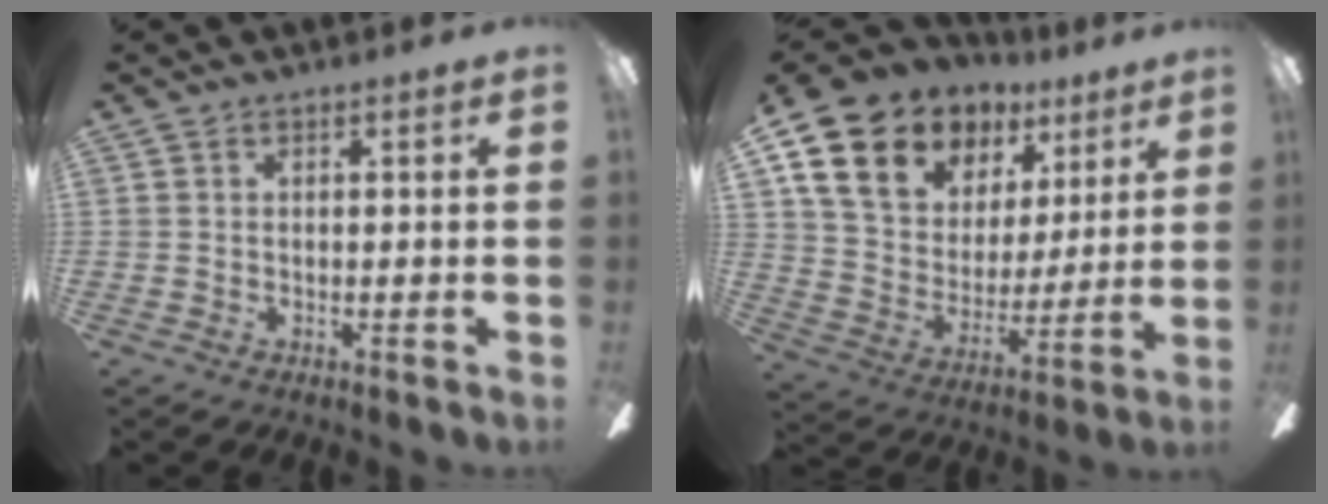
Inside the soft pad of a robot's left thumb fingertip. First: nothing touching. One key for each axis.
{"total": 15.3, "fx": 10.5, "fy": 9.8, "fz": 5.2, "tx": -0.111, "ty": -0.066, "tz": 0.199}